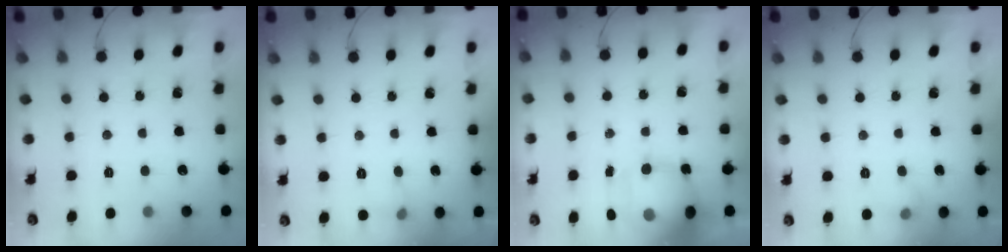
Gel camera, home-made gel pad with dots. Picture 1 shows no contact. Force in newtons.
{"total": 4.6, "press": 4.4, "slide": 1.4}
{"total": 14.9, "press": 14.5, "slide": 3.7}
{"total": 6.3, "press": 6.2, "slide": 1.2}